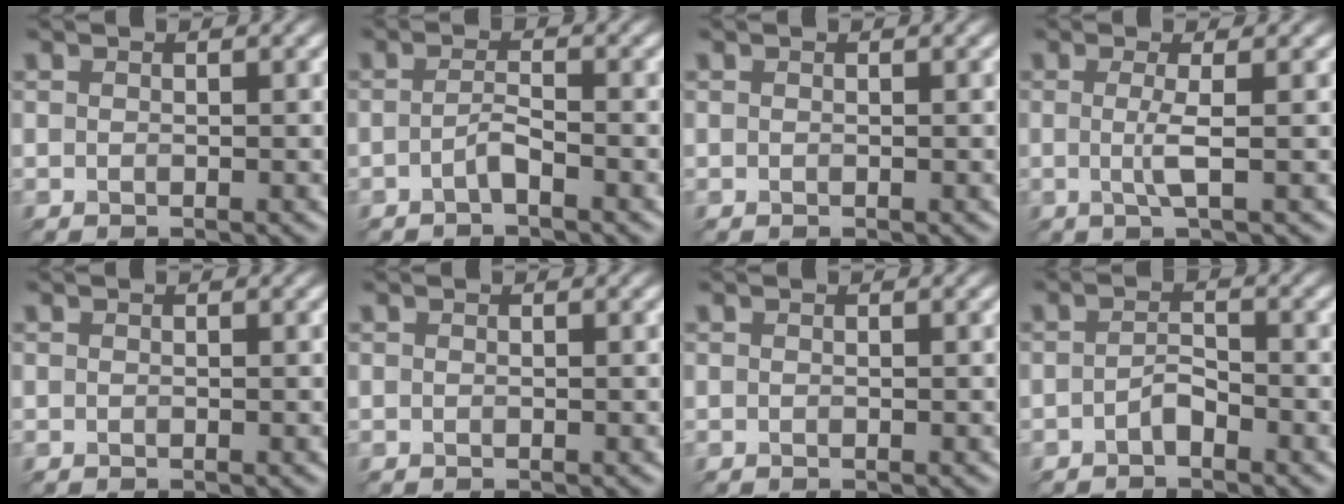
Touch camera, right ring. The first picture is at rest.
{"total": 1.5, "force": [-1.2, -0.7, 0.3], "torque": [-0.026, 0.011, -0.009]}
{"total": 0.0}
{"total": 1.4, "force": [-0.4, -0.6, 1.2], "torque": [-0.048, -0.002, 0.009]}
{"total": 0.0}
{"total": 0.0}
{"total": 0.0}
{"total": 1.4, "force": [-1.3, -0.6, -0.1], "torque": [-0.022, 0.011, -0.006]}